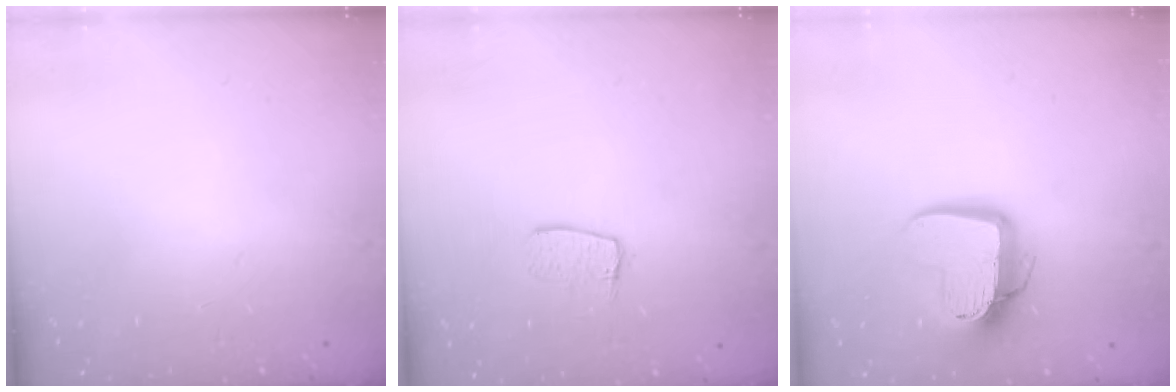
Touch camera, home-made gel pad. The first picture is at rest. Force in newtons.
{"total": 6.8, "press": 6.8, "slide": 0.3}
{"total": 13.8, "press": 13.8, "slide": 1.2}